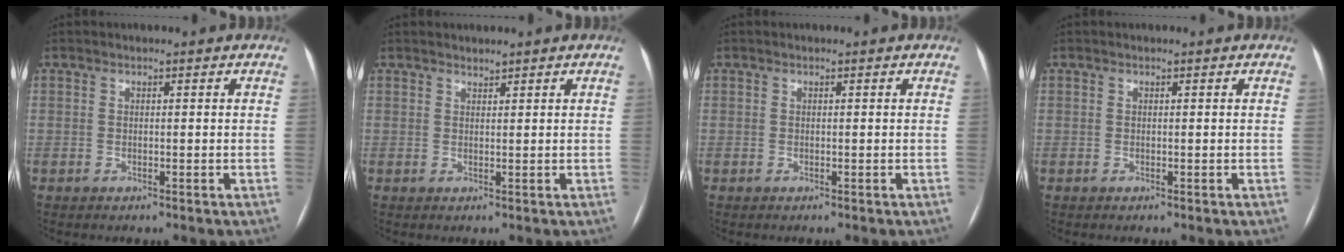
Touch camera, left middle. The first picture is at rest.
{"total": 0.7, "force": [0.7, 0.0, 0.1], "torque": [-0.007, 0.001, 0.015]}
{"total": 0.0}
{"total": 0.0}